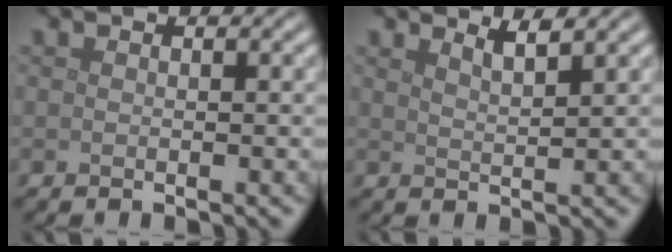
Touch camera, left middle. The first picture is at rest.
{"total": 2.0, "force": [1.6, 0.4, 1.1], "torque": [-0.005, 0.004, 0.023]}